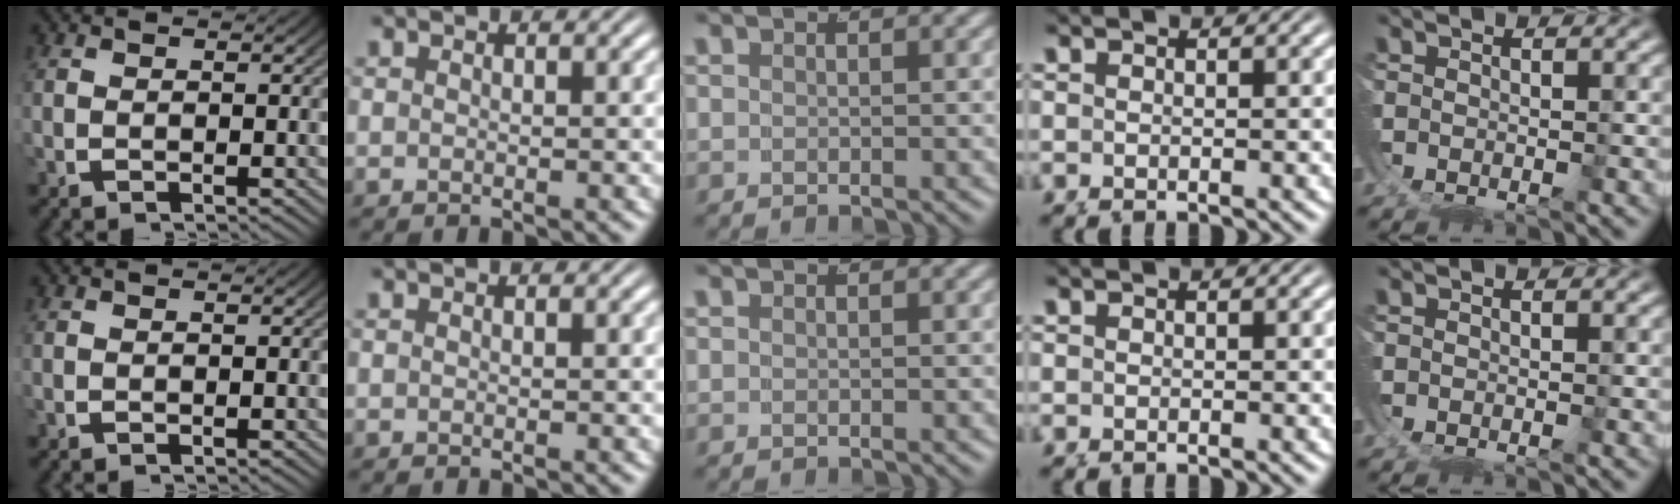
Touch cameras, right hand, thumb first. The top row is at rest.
{}